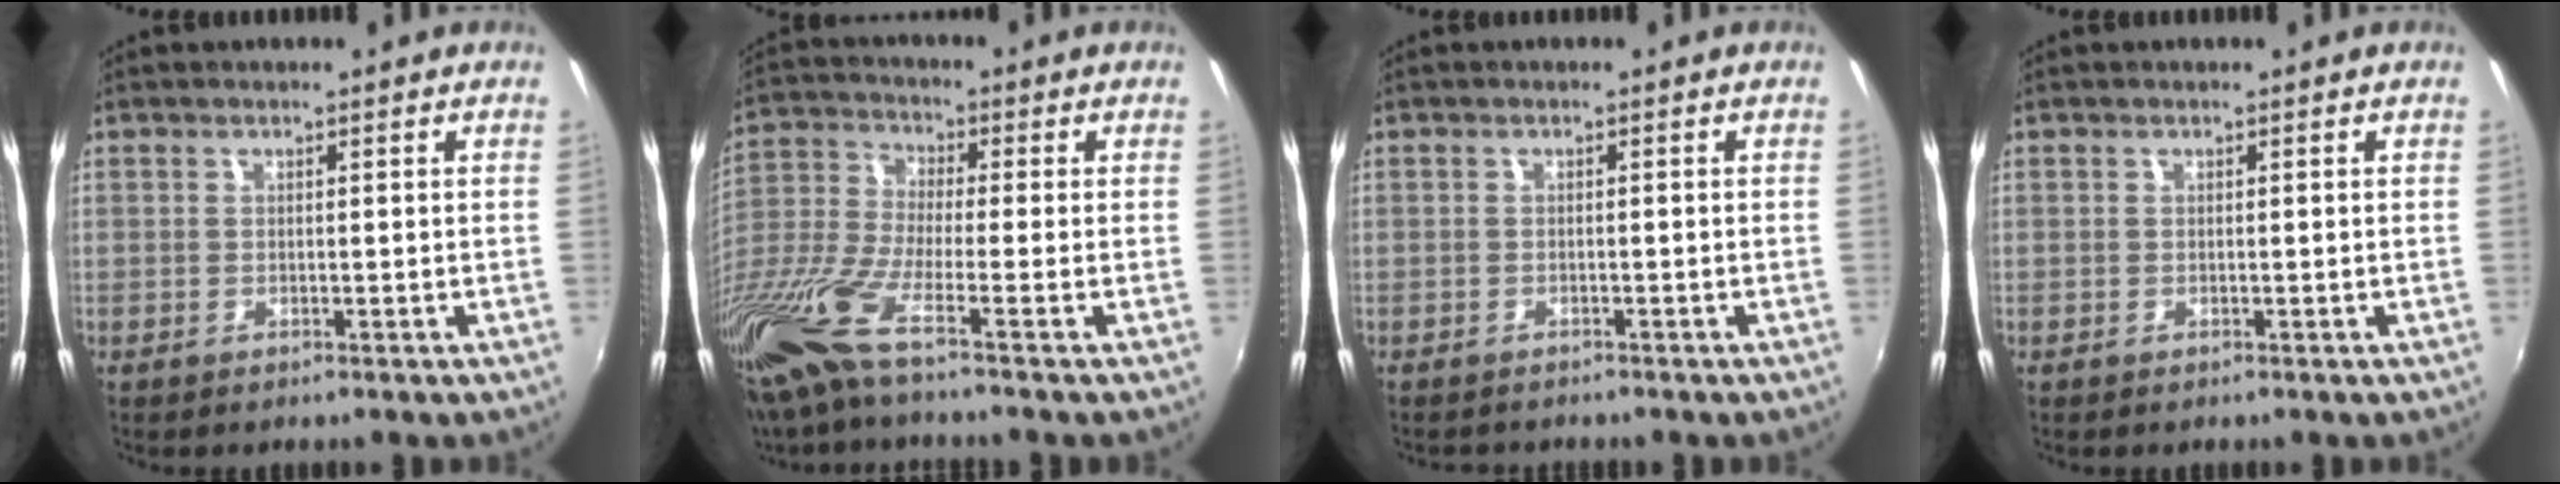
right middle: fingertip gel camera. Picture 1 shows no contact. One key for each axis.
{"total": 11.0, "fx": -7.2, "fy": 0.2, "fz": 8.2, "tx": -0.180, "ty": -0.027, "tz": -0.151}
{"total": 1.6, "fx": -1.5, "fy": 0.4, "fz": 0.2, "tx": -0.010, "ty": -0.004, "tz": -0.023}
{"total": 0.0}